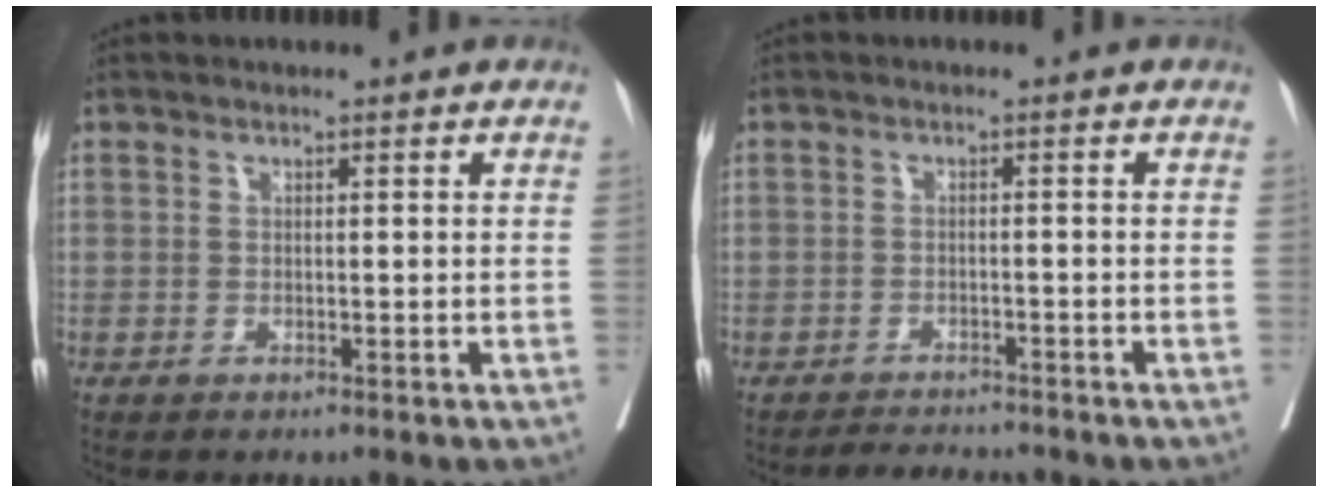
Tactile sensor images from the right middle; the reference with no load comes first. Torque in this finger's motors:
{"motor_torque": [0.45, -0.45, -0.04, -0.01]}